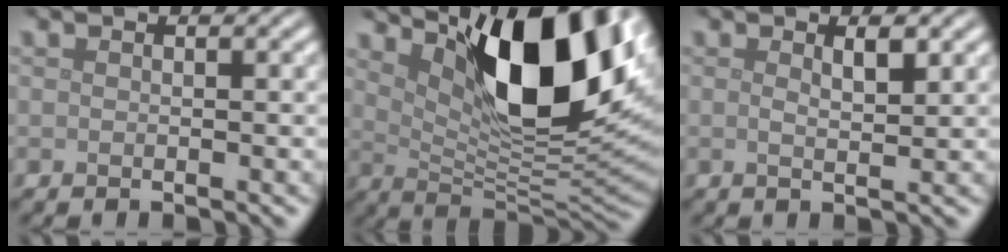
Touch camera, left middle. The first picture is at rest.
{"total": 13.1, "force": [5.2, 5.0, 11.0], "torque": [-0.165, -0.001, 0.091]}
{"total": 1.7, "force": [0.6, 0.3, 1.5], "torque": [-0.023, -0.001, 0.007]}